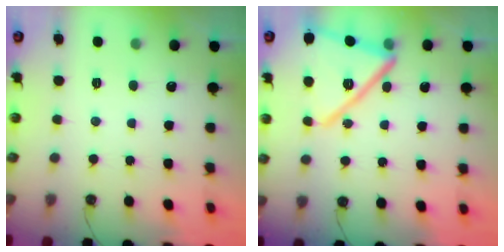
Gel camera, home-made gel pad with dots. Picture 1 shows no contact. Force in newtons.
{"total": 18.9, "press": 18.9, "slide": 1.2}